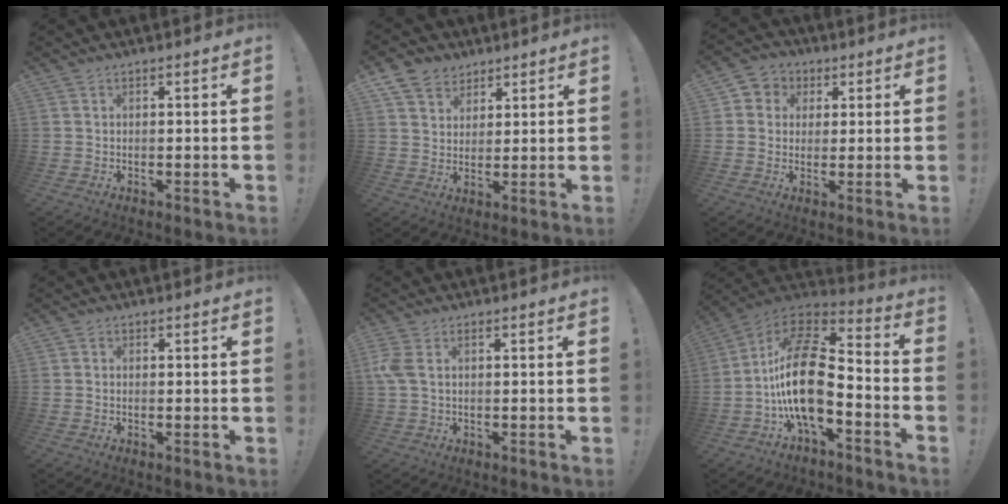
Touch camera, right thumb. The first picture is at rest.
{"total": 8.0, "force": [5.1, 6.0, 1.6], "torque": [-0.028, -0.033, 0.104]}
{"total": 5.7, "force": [0.4, 5.5, 1.4], "torque": [-0.010, 0.002, 0.009]}
{"total": 0.6, "force": [-0.2, 0.5, 0.0], "torque": [0.000, 0.003, -0.004]}
{"total": 4.0, "force": [0.9, 2.3, 3.2], "torque": [-0.079, 0.003, 0.017]}
{"total": 21.1, "force": [-3.2, 10.4, 18.0], "torque": [-0.362, 0.023, -0.055]}